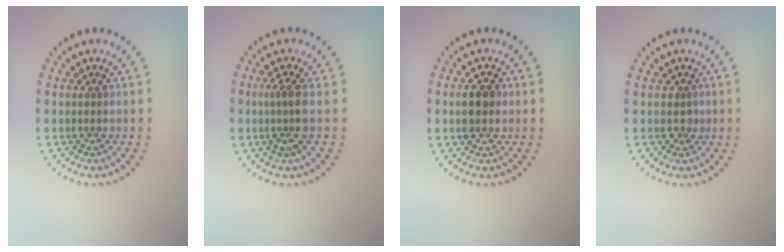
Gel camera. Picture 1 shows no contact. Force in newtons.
{"total": 2.3, "press": 1.8, "slide": 1.5}
{"total": 2.9, "press": 2.9, "slide": 0.2}
{"total": 1.0, "press": 0.5, "slide": 0.8}